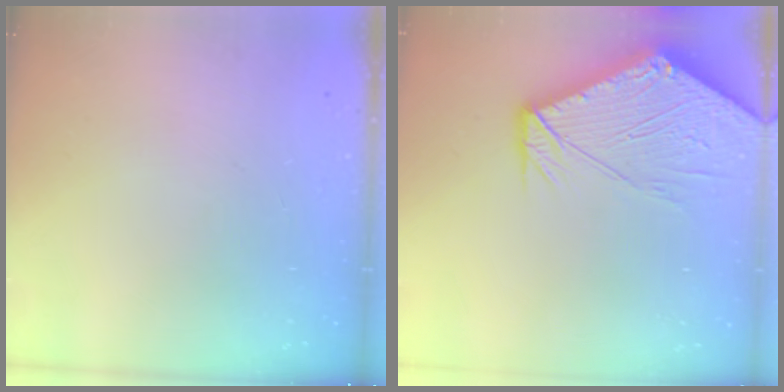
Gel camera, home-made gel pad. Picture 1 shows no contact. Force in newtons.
{"total": 17.6, "press": 17.4, "slide": 2.3}